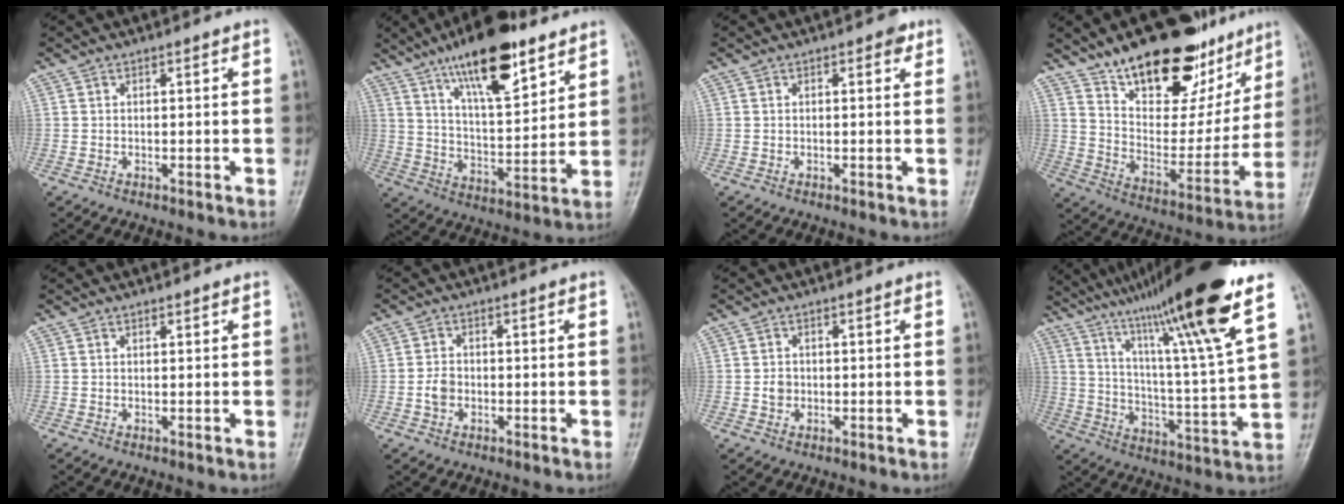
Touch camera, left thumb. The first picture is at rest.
{"total": 18.1, "force": [11.4, 6.0, 12.8], "torque": [-0.179, -0.054, 0.195]}
{"total": 1.6, "force": [0.8, 0.9, 1.1], "torque": [-0.004, 0.000, 0.007]}
{"total": 24.3, "force": [16.7, 11.4, 13.4], "torque": [-0.154, -0.084, 0.269]}
{"total": 0.6, "force": [0.5, 0.2, 0.2], "torque": [-0.005, -0.003, 0.008]}
{"total": 2.7, "force": [-0.6, 2.1, 1.7], "torque": [-0.028, 0.007, -0.015]}
{"total": 1.9, "force": [-0.1, 1.6, 0.9], "torque": [-0.006, 0.004, -0.002]}
{"total": 24.0, "force": [15.4, 0.9, 18.4], "torque": [-0.286, -0.051, 0.256]}